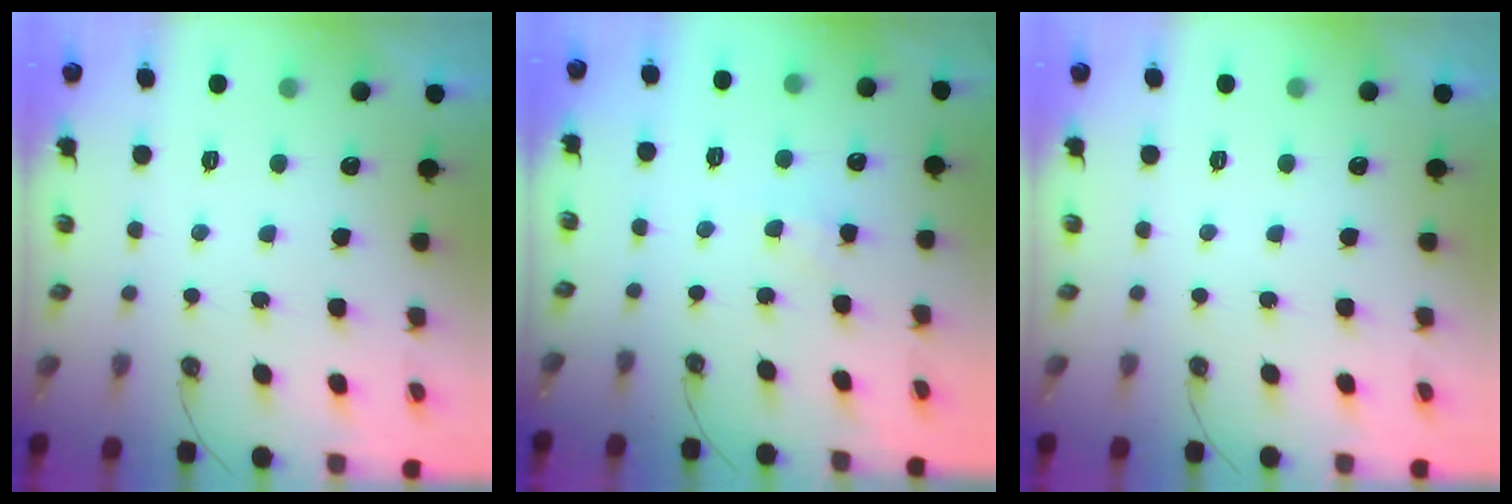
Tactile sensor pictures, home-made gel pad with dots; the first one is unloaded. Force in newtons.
{"total": 2.8, "press": 2.8, "slide": 0.5}
{"total": 0.0}